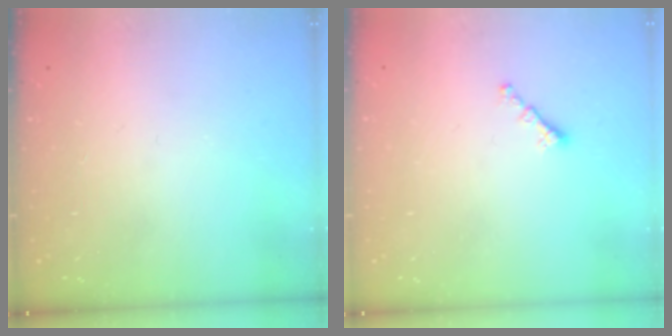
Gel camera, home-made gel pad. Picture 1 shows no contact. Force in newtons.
{"total": 0.8, "press": 0.7, "slide": 0.4}